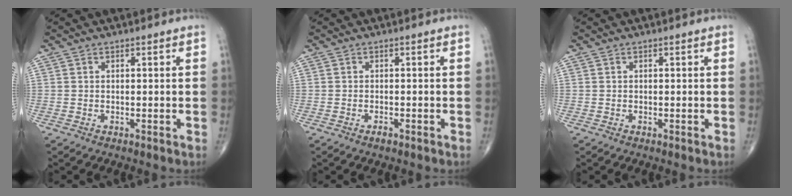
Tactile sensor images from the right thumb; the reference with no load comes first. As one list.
[{"total": 1.1, "force": [-0.7, 0.3, 0.7], "torque": [-0.014, 0.002, -0.013]}, {"total": 0.0}]